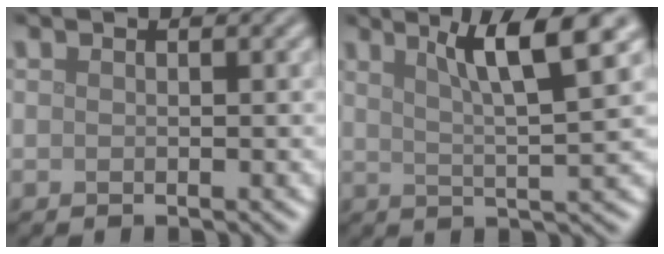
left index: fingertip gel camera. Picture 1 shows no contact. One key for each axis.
{"total": 6.6, "fx": 3.3, "fy": 0.8, "fz": 5.6, "tx": -0.081, "ty": 0.007, "tz": 0.055}